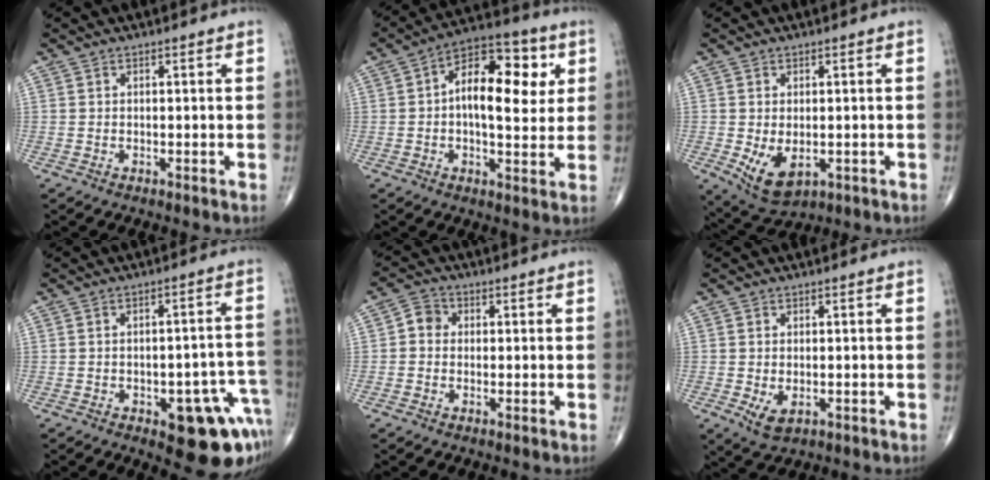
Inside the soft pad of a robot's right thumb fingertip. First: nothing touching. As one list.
[{"total": 15.3, "force": [2.6, 7.9, 12.9], "torque": [-0.166, 0.017, 0.032]}, {"total": 7.1, "force": [-1.4, 4.2, 5.6], "torque": [-0.092, -0.014, -0.008]}, {"total": 13.9, "force": [-6.1, 6.0, 10.9], "torque": [-0.077, 0.046, -0.062]}, {"total": 3.4, "force": [-0.1, 3.0, 1.6], "torque": [-0.013, 0.010, -0.012]}, {"total": 3.8, "force": [-0.9, 2.1, 3.0], "torque": [-0.053, -0.008, -0.007]}]